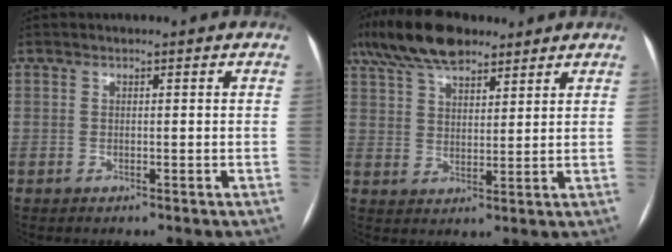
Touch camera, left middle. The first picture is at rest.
{"total": 12.6, "force": [9.5, 4.5, 6.9], "torque": [-0.142, 0.038, 0.172]}